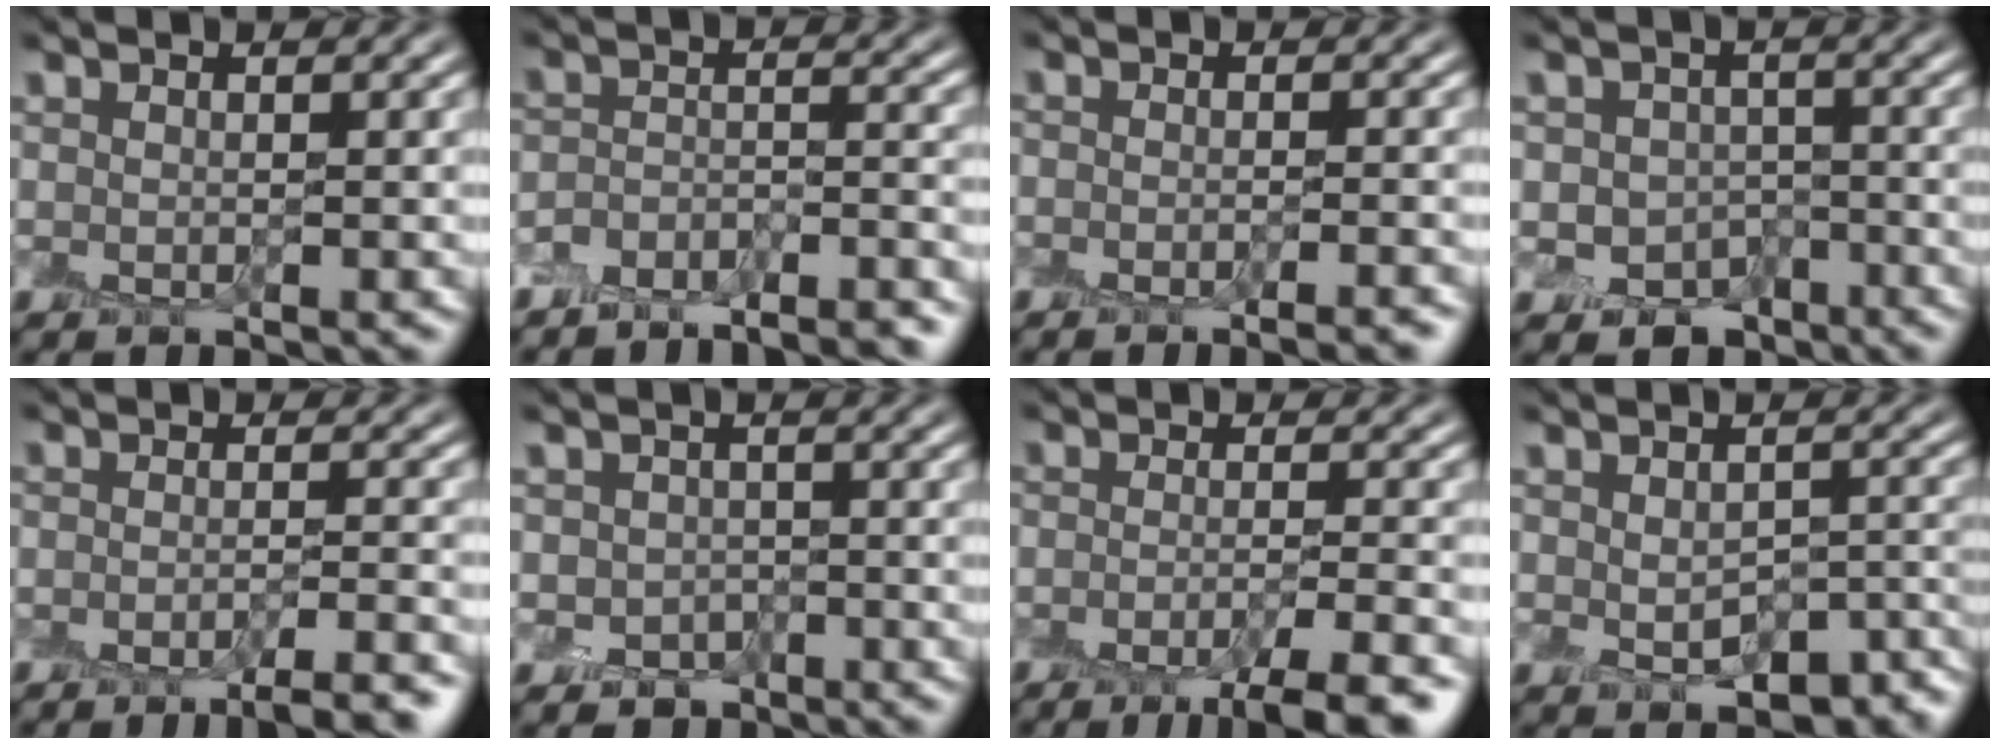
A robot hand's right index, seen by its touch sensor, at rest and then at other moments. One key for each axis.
{"total": 4.9, "fx": -4.7, "fy": 0.9, "fz": 1.0, "tx": -0.014, "ty": 0.002, "tz": -0.074}
{"total": 2.2, "fx": -1.7, "fy": 0.5, "fz": 1.3, "tx": 0.003, "ty": 0.006, "tz": -0.027}
{"total": 4.3, "fx": -1.9, "fy": 3.4, "fz": 1.7, "tx": -0.028, "ty": -0.008, "tz": -0.031}
{"total": 4.2, "fx": -3.1, "fy": 1.0, "fz": 2.7, "tx": -0.020, "ty": 0.004, "tz": -0.048}
{"total": 2.3, "fx": -1.0, "fy": 2.0, "fz": 0.7, "tx": -0.010, "ty": -0.001, "tz": -0.018}
{"total": 5.3, "fx": -3.6, "fy": 1.0, "fz": 3.7, "tx": -0.036, "ty": 0.002, "tz": -0.059}
{"total": 5.5, "fx": -2.0, "fy": 3.1, "fz": 4.1, "tx": -0.051, "ty": -0.006, "tz": -0.015}